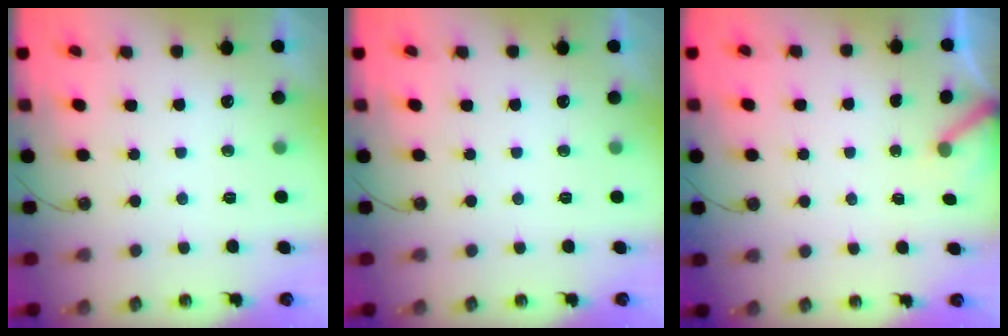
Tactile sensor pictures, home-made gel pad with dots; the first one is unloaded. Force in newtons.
{"total": 0.0}
{"total": 2.8, "press": 2.8, "slide": 0.3}